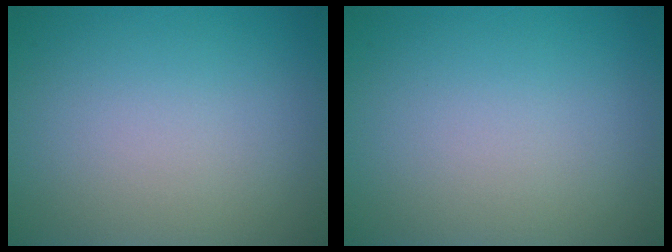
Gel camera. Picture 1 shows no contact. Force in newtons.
{"total": 0.0}